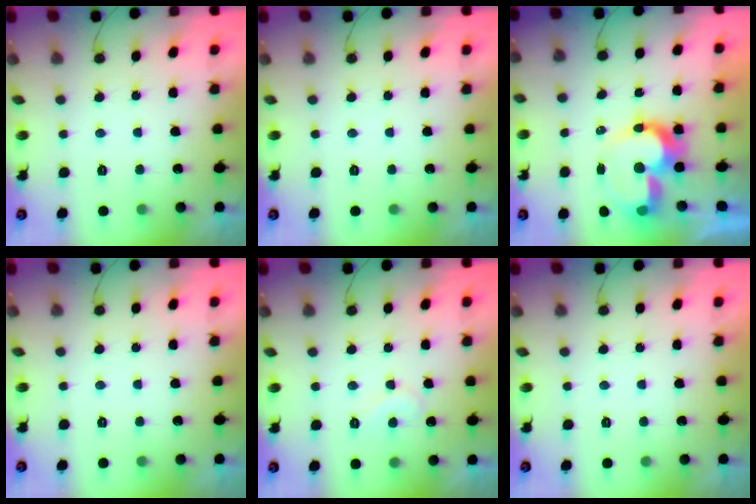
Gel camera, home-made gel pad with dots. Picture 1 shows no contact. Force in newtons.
{"total": 0.0}
{"total": 12.9, "press": 12.9, "slide": 1.4}
{"total": 0.0}
{"total": 6.3, "press": 6.3, "slide": 0.6}
{"total": 1.8, "press": 1.8, "slide": 0.1}